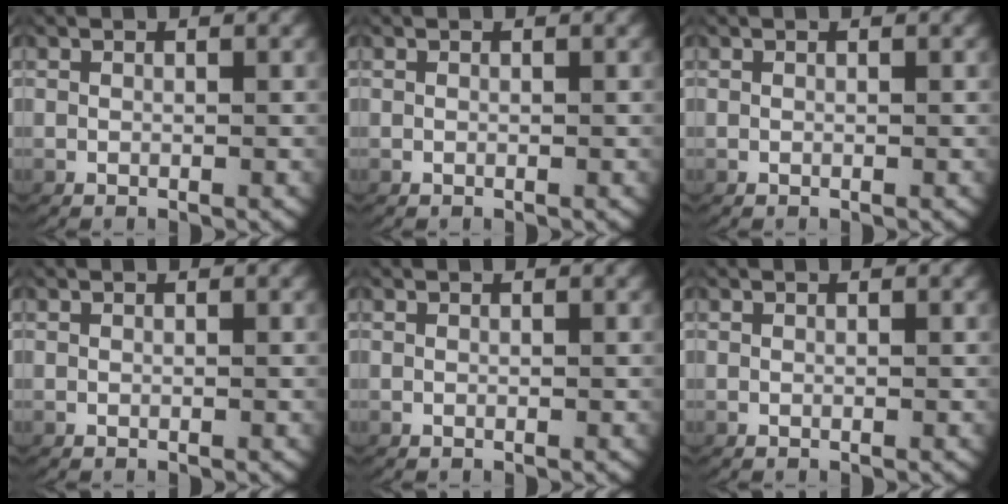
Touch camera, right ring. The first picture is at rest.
{"total": 0.0}
{"total": 0.0}
{"total": 0.0}
{"total": 0.0}
{"total": 0.0}